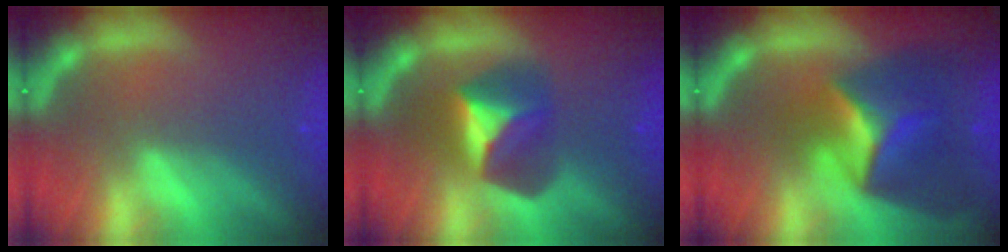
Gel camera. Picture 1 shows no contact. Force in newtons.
{"total": 5.4}
{"total": 8.9}